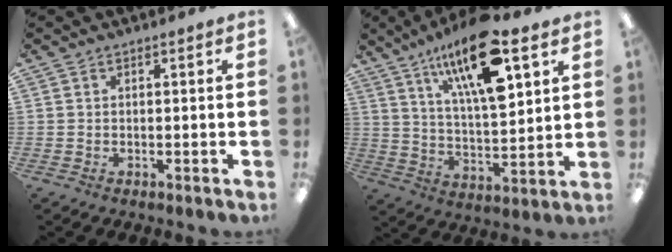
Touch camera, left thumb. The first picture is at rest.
{"total": 19.6, "force": [11.2, 6.5, 14.8], "torque": [-0.249, -0.048, 0.182]}